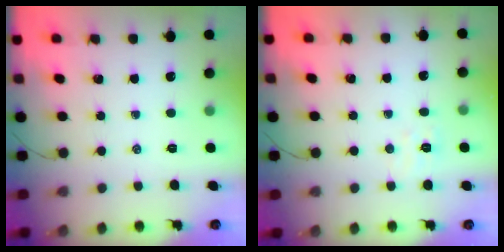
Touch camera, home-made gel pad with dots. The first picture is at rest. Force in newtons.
{"total": 3.9, "press": 3.8, "slide": 1.0}